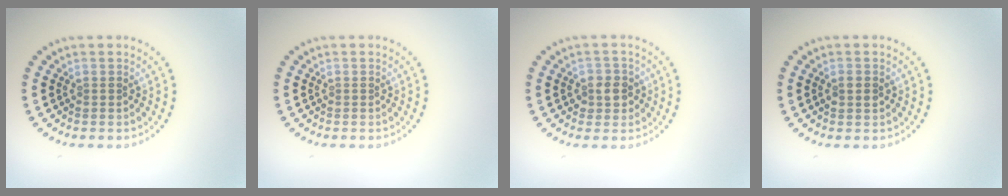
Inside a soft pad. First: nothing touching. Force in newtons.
{"total": 0.0}
{"total": 2.1, "press": 1.9, "slide": 0.9}
{"total": 1.0, "press": 1.0, "slide": 0.0}